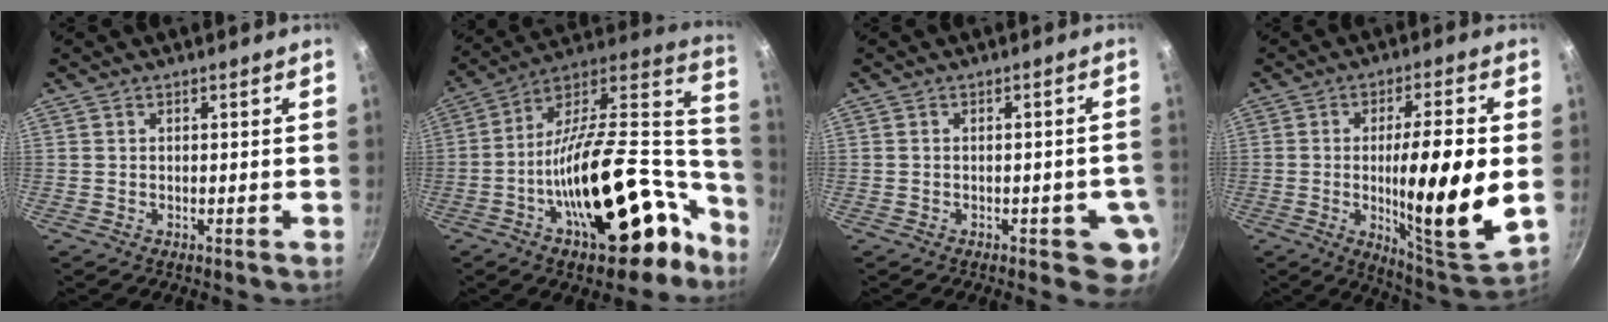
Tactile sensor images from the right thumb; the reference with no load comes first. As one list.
[{"total": 32.5, "force": [-12.9, 15.5, 25.5], "torque": [-0.341, 0.088, -0.200]}, {"total": 6.0, "force": [-1.8, 2.6, 5.1], "torque": [-0.032, 0.013, -0.018]}, {"total": 18.9, "force": [-1.5, 3.9, 18.5], "torque": [-0.288, -0.014, -0.019]}]